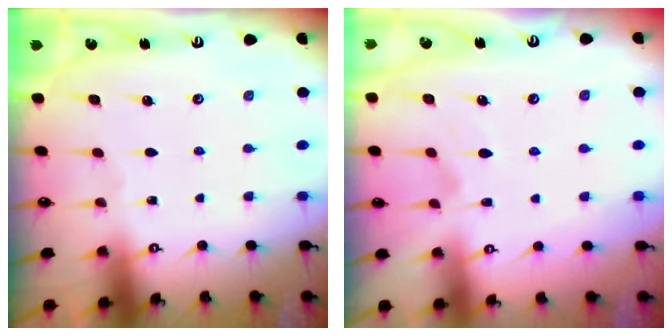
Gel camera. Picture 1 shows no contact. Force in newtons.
{"total": 1.8, "press": 1.4, "slide": 1.2}